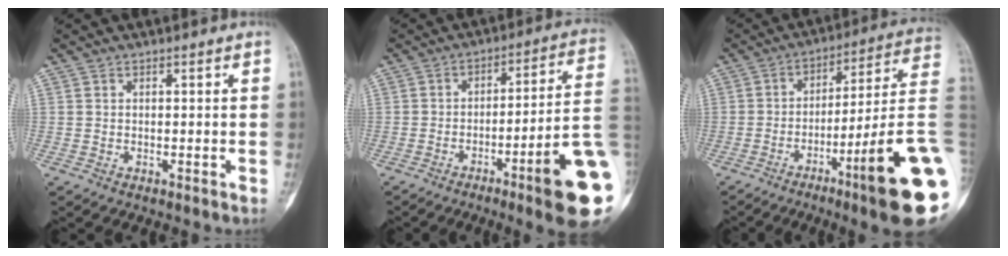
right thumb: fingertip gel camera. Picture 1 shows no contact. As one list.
[{"total": 17.5, "force": [-6.2, 1.5, 16.3], "torque": [-0.163, 0.032, -0.090]}, {"total": 21.2, "force": [-7.1, 0.8, 20.0], "torque": [-0.237, 0.023, -0.111]}]